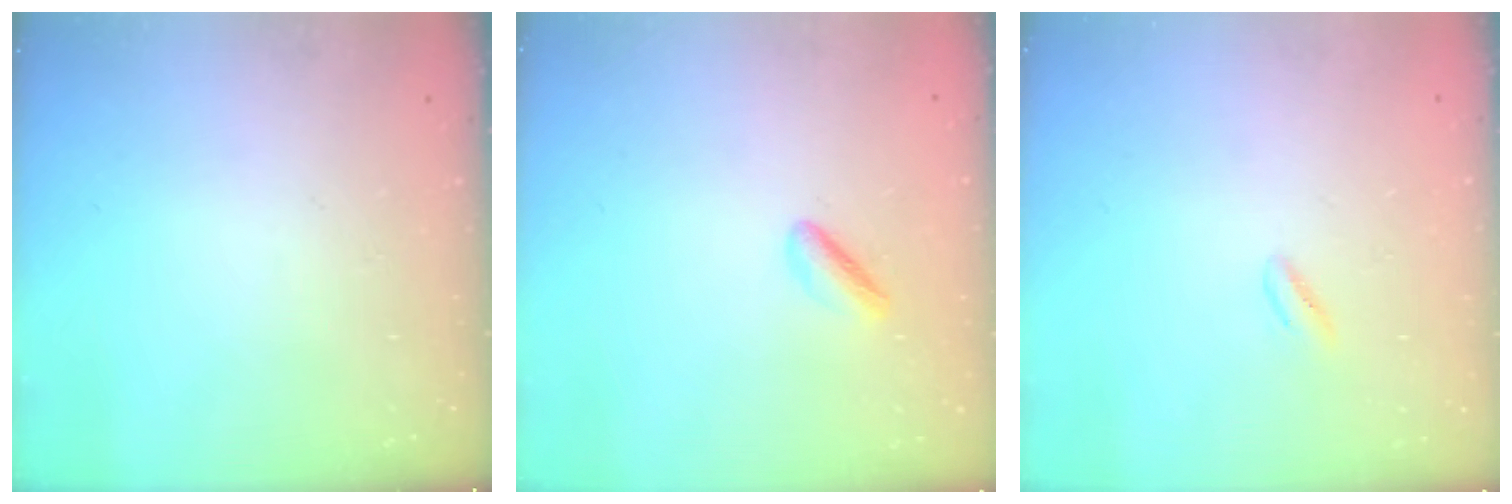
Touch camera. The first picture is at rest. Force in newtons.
{"total": 1.9, "press": 1.6, "slide": 1.1}
{"total": 1.9, "press": 1.7, "slide": 0.8}